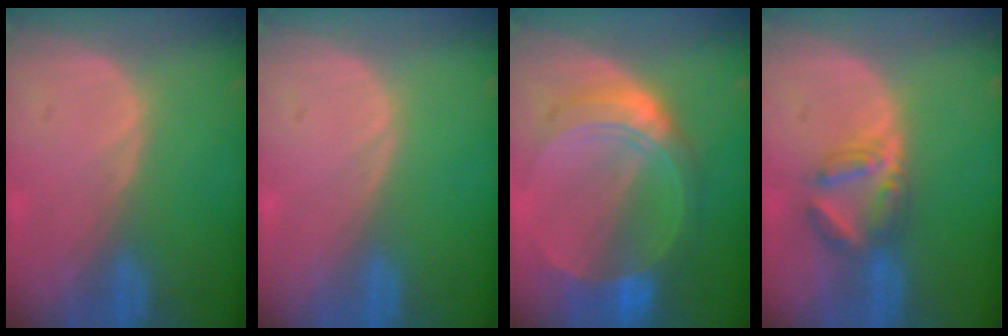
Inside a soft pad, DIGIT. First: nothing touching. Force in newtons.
{"total": 0.0}
{"total": 8.5, "press": 8.5, "slide": 0.6}
{"total": 5.1, "press": 5.0, "slide": 1.1}